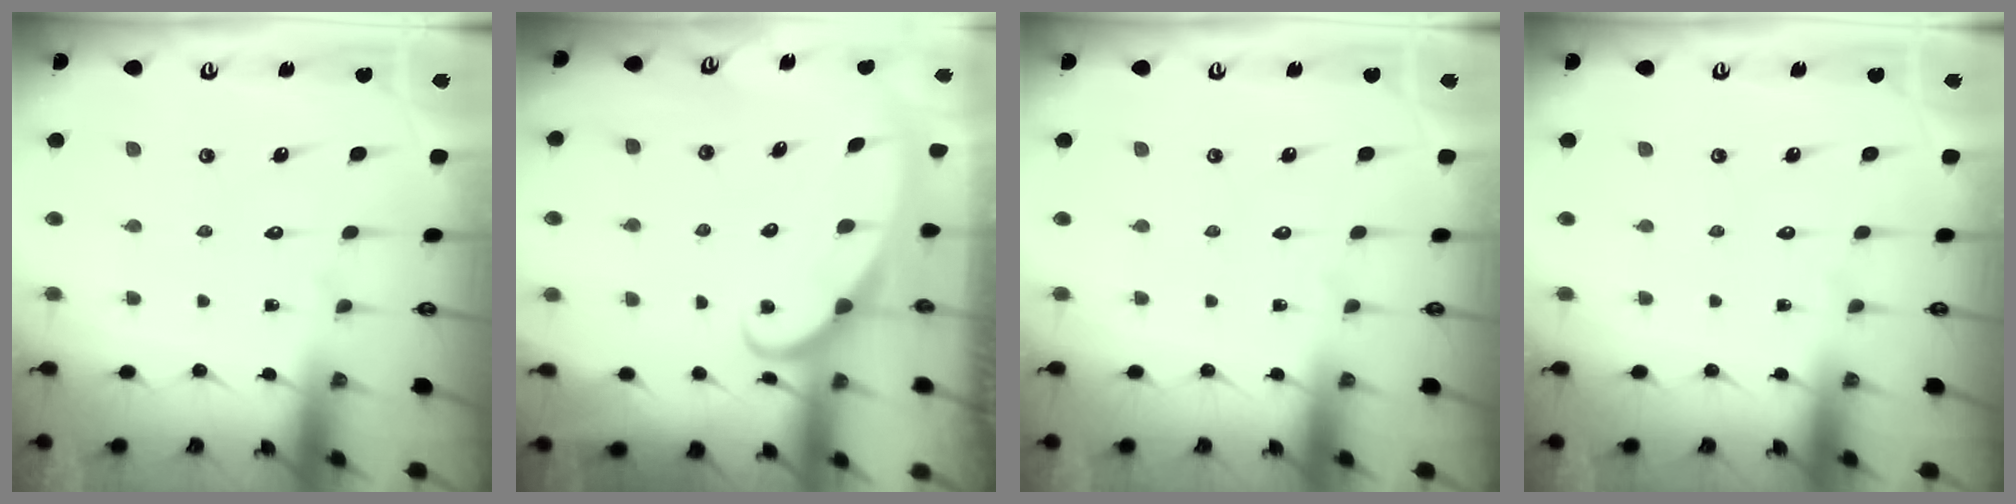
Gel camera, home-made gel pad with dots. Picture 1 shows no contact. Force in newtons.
{"total": 2.5, "press": 2.4, "slide": 0.3}
{"total": 0.0}
{"total": 0.0}